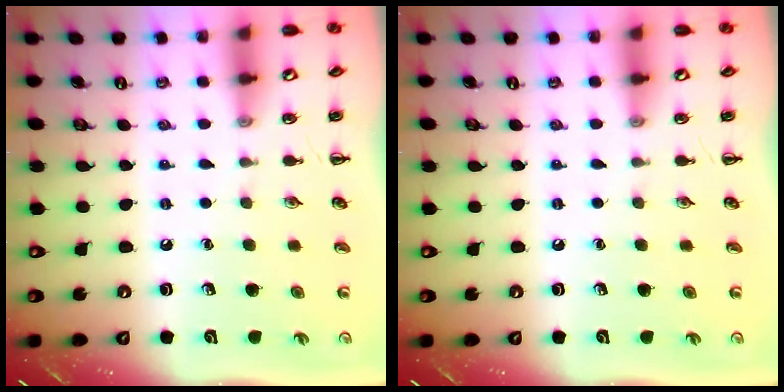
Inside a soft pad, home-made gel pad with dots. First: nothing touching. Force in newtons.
{"total": 0.0}